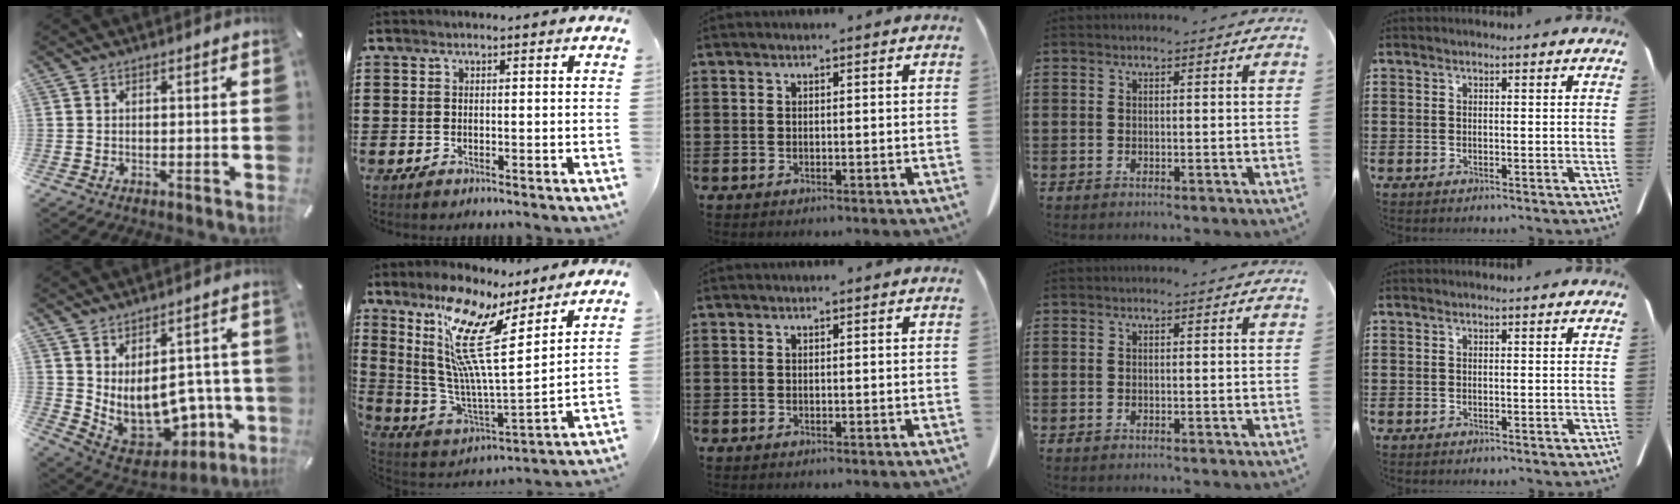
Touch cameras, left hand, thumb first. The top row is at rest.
{"thumb": {"total": 14.1, "force": [1.5, 9.8, 10.0], "torque": [-0.176, -0.049, 0.044]}, "index": {"total": 12.6, "force": [7.3, 1.8, 10.1], "torque": [-0.236, -0.050, 0.112]}}